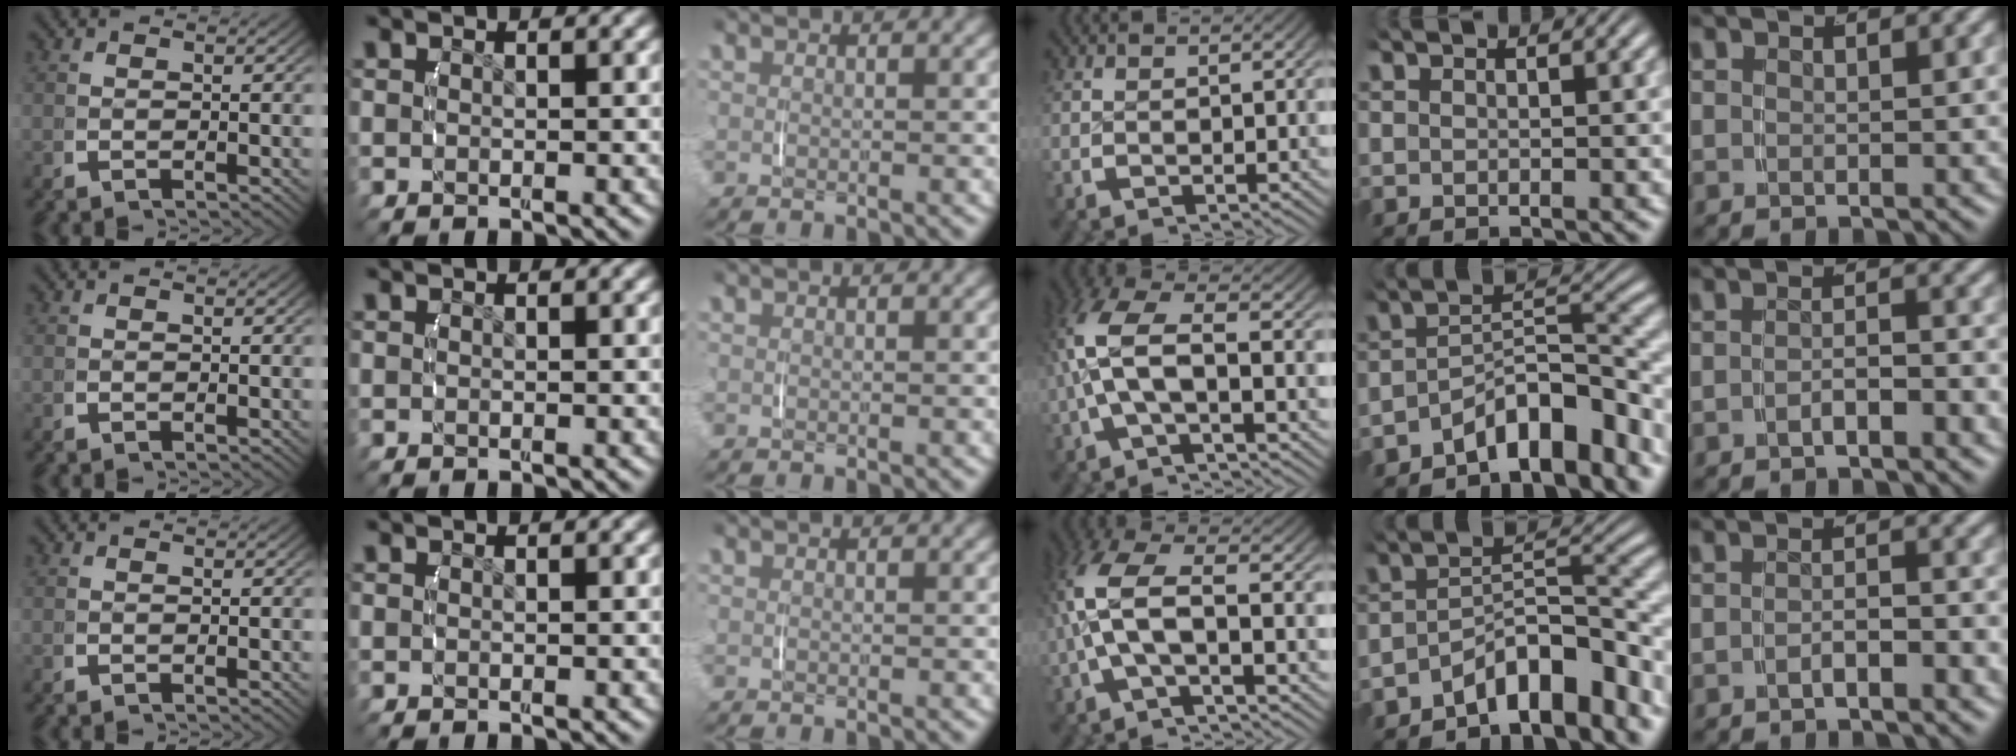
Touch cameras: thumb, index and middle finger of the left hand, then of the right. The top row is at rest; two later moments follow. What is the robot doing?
{"motion": "lift_and_place", "object": "toothpaste"}